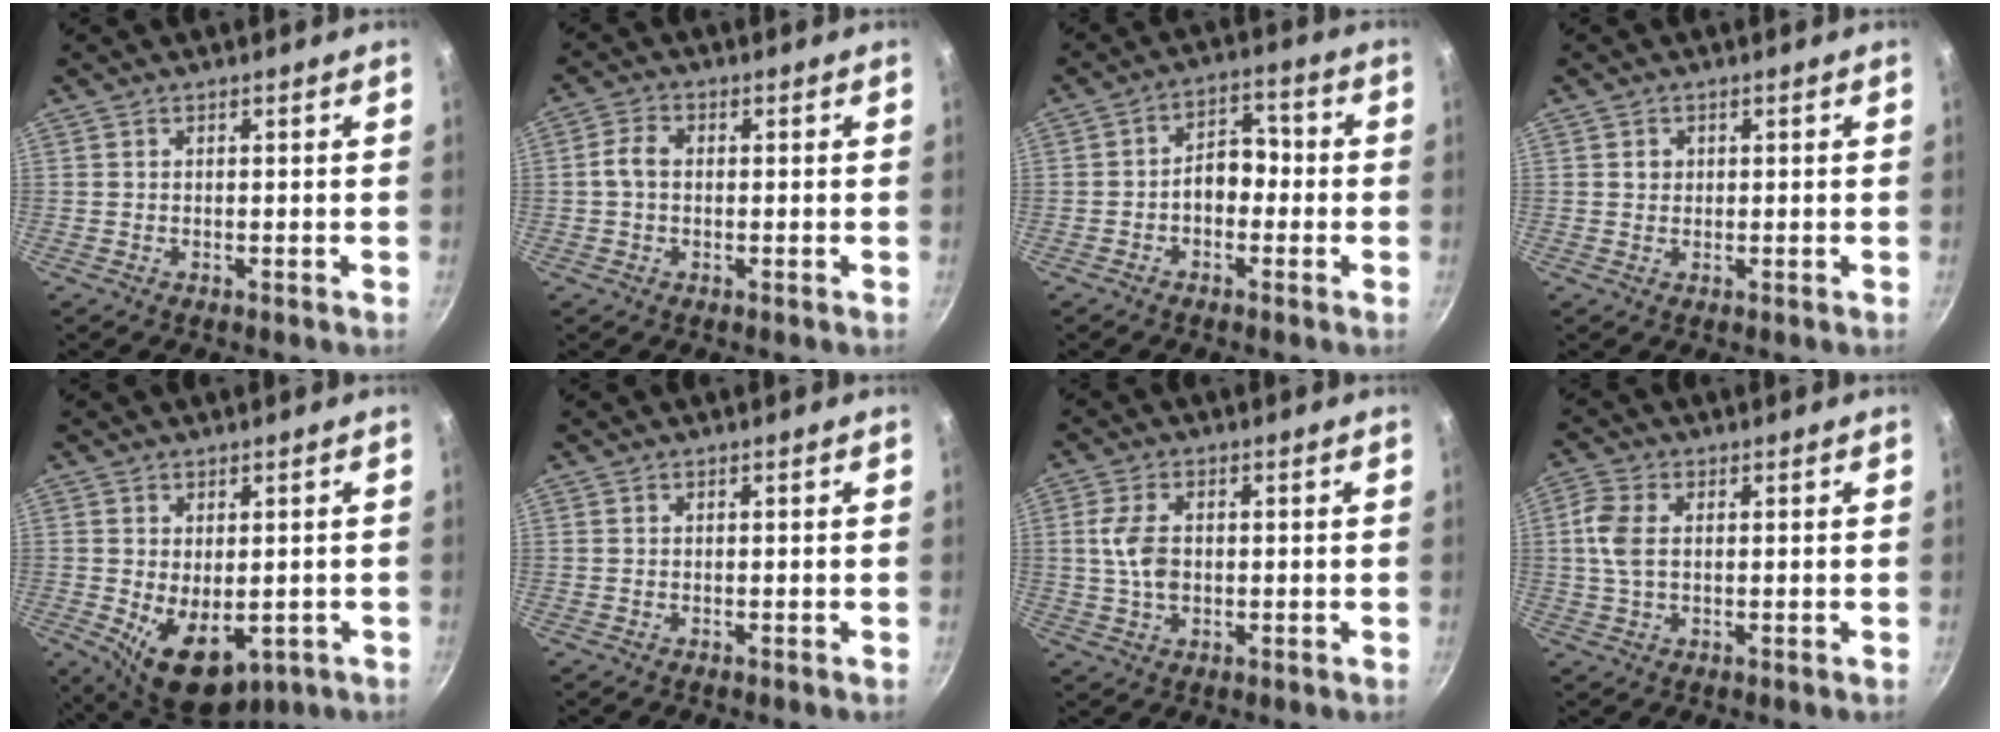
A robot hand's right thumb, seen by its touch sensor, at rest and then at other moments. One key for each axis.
{"total": 3.8, "fx": -0.1, "fy": 2.6, "fz": 2.7, "tx": -0.053, "ty": 0.012, "tz": -0.006}
{"total": 6.6, "fx": -1.2, "fy": 4.5, "fz": 4.7, "tx": -0.047, "ty": 0.032, "tz": -0.033}
{"total": 1.4, "fx": 0.4, "fy": 1.3, "fz": 0.4, "tx": 0.000, "ty": 0.001, "tz": 0.004}
{"total": 11.8, "fx": -3.1, "fy": 6.9, "fz": 9.1, "tx": -0.131, "ty": -0.007, "tz": -0.023}
{"total": 0.0}
{"total": 5.8, "fx": 0.5, "fy": 3.5, "fz": 4.6, "tx": -0.092, "ty": 0.005, "tz": 0.009}
{"total": 3.9, "fx": 0.5, "fy": 2.2, "fz": 3.2, "tx": -0.086, "ty": 0.006, "tz": 0.007}